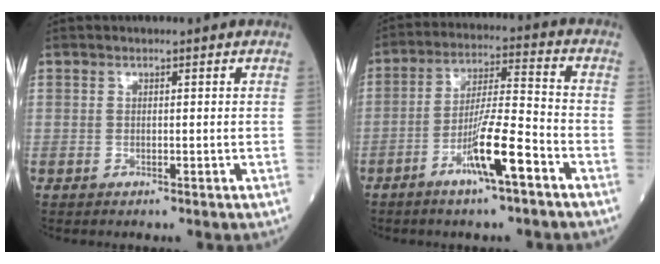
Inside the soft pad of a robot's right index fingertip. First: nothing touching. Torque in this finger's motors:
{"motor_torque": [0.21, -0.11, 0.24, 0.15]}